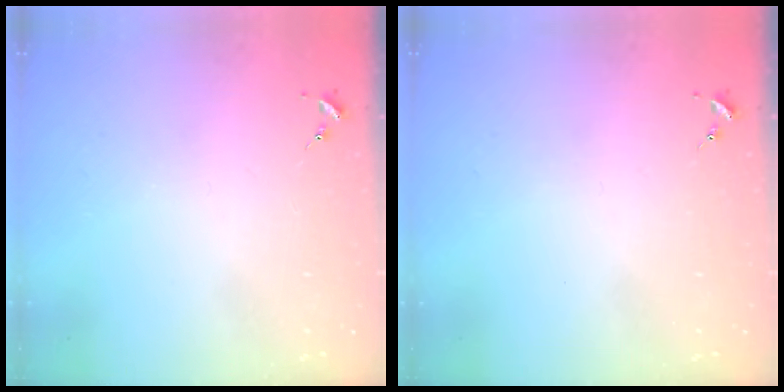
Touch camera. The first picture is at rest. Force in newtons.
{"total": 0.0}